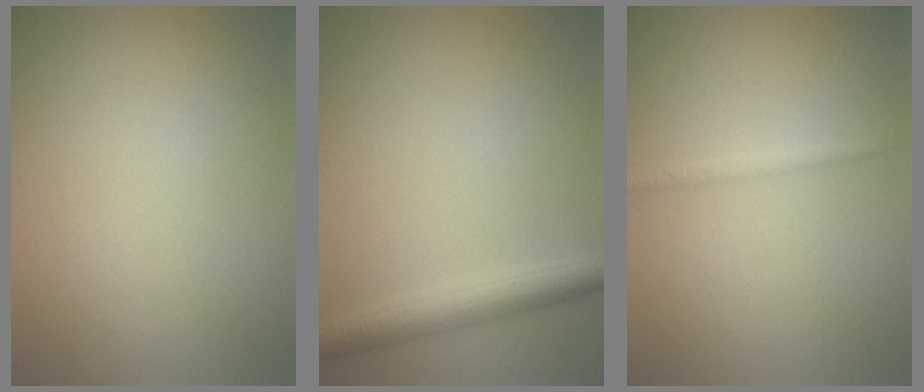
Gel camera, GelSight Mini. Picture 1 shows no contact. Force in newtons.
{"total": 3.5, "press": 3.5, "slide": 0.1}
{"total": 0.8, "press": 0.8, "slide": 0.1}